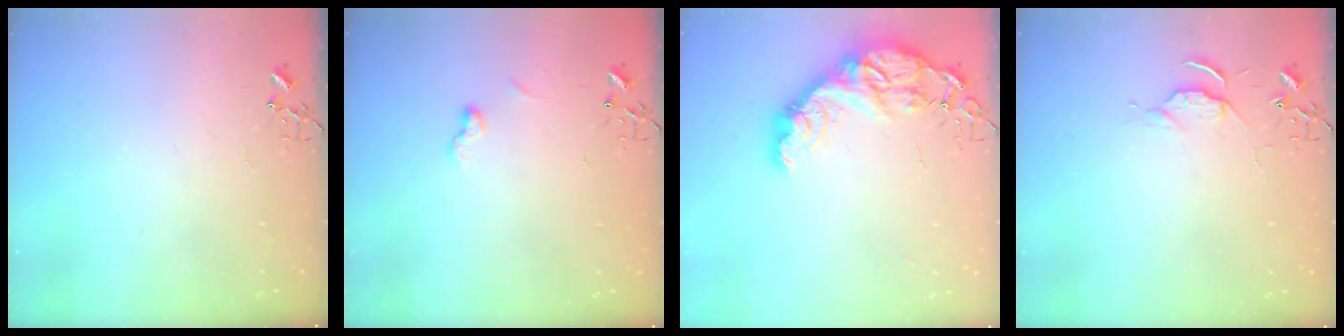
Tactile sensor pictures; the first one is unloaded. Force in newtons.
{"total": 5.2, "press": 5.2, "slide": 0.6}
{"total": 19.0, "press": 19.0, "slide": 1.4}
{"total": 5.1, "press": 5.1, "slide": 0.7}